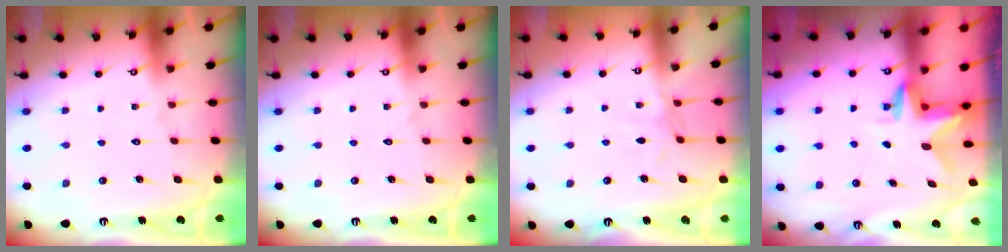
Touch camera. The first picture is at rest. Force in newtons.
{"total": 0.0}
{"total": 2.5, "press": 2.4, "slide": 0.6}
{"total": 3.1, "press": 3.0, "slide": 0.2}